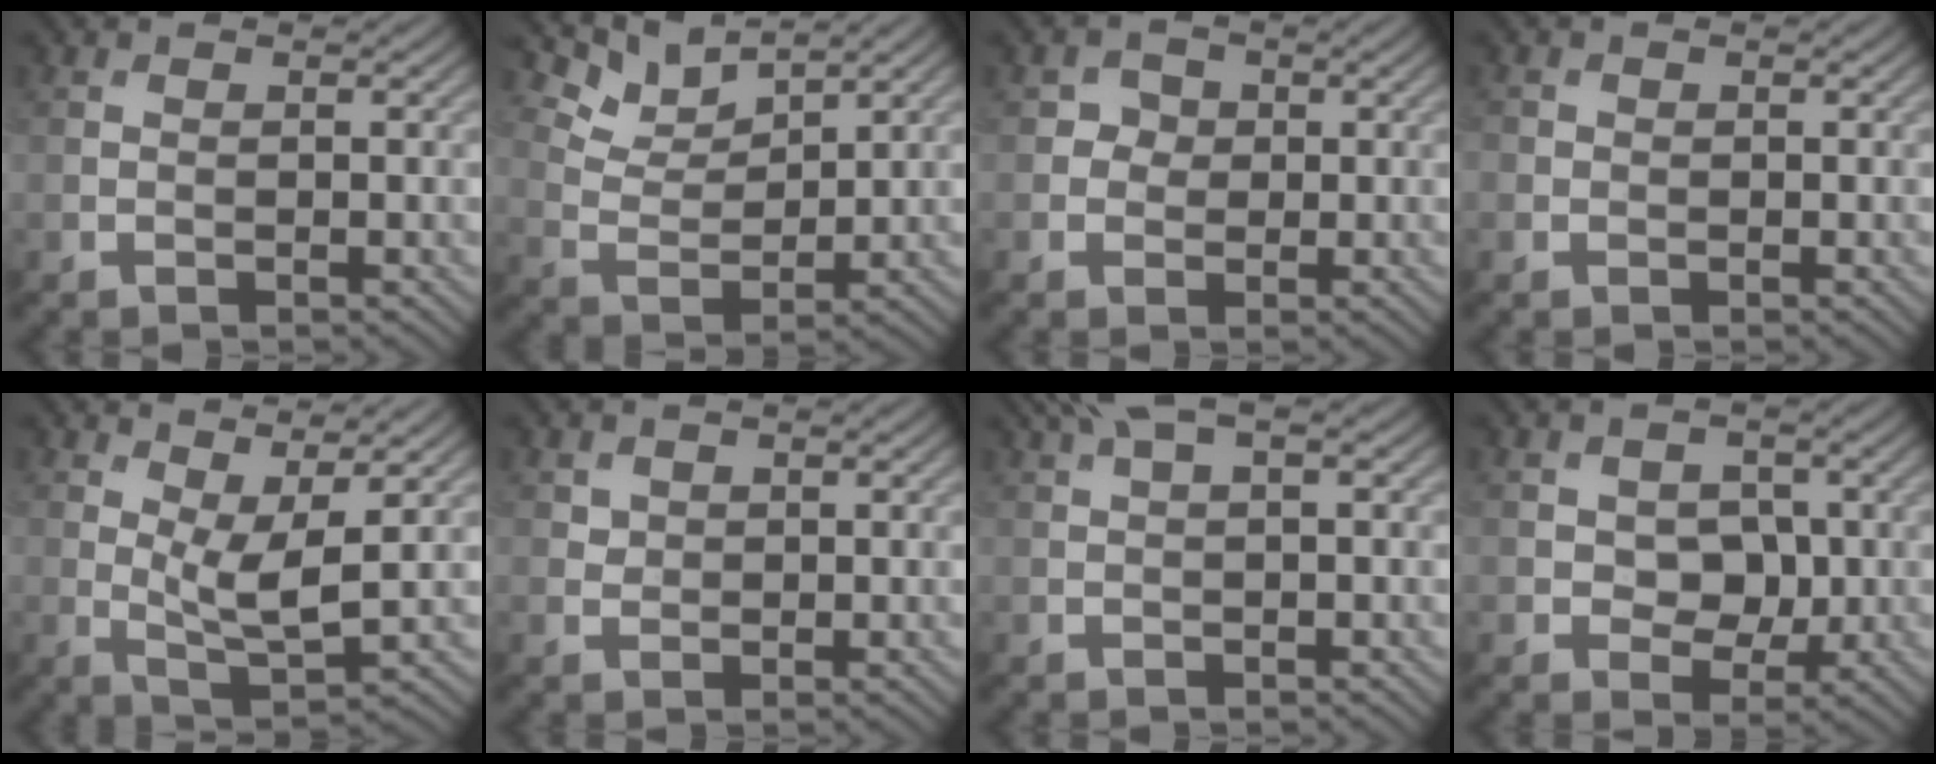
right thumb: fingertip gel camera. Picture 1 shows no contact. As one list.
[{"total": 5.6, "force": [4.7, 1.7, 2.6], "torque": [-0.069, 0.002, 0.095]}, {"total": 1.8, "force": [0.1, 1.7, 0.4], "torque": [-0.001, 0.000, -0.002]}, {"total": 0.8, "force": [-0.2, 0.8, 0.1], "torque": [0.000, -0.003, -0.008]}, {"total": 4.8, "force": [2.0, 1.4, 4.1], "torque": [-0.087, -0.004, 0.038]}, {"total": 1.3, "force": [0.7, 1.0, 0.3], "torque": [-0.007, -0.003, 0.015]}, {"total": 3.5, "force": [1.6, 0.7, 3.0], "torque": [-0.064, 0.018, 0.033]}, {"total": 4.2, "force": [-0.1, 3.4, 2.5], "torque": [-0.042, -0.005, -0.011]}]